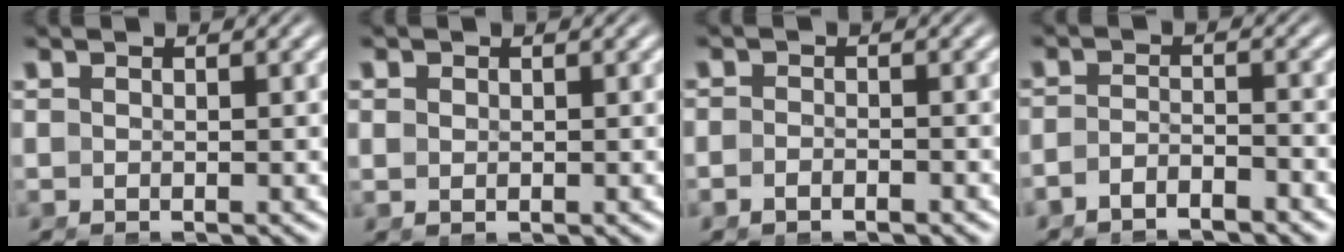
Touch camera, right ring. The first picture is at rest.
{"total": 0.8, "force": [0.3, 0.4, 0.5], "torque": [-0.012, -0.009, 0.012]}
{"total": 1.4, "force": [-1.2, 0.5, 0.5], "torque": [-0.016, -0.005, -0.022]}
{"total": 3.0, "force": [-2.8, 0.6, 0.9], "torque": [-0.017, -0.009, -0.046]}